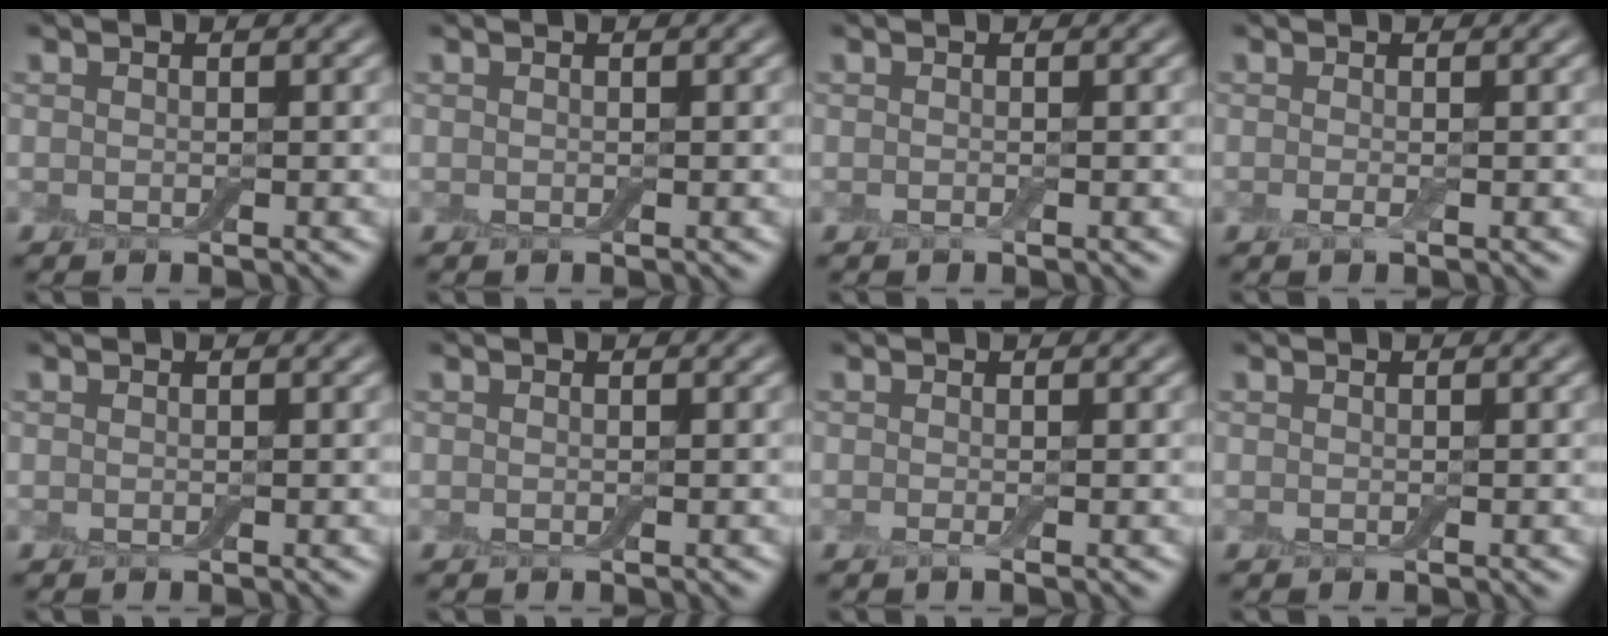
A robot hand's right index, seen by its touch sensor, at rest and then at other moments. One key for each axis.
{"total": 0.0}
{"total": 0.0}
{"total": 0.8, "fx": -0.2, "fy": 0.1, "fz": 0.7, "tx": -0.016, "ty": -0.007, "tz": -0.004}
{"total": 0.0}
{"total": 0.0}
{"total": 0.8, "fx": -0.2, "fy": 0.1, "fz": 0.7, "tx": -0.011, "ty": -0.007, "tz": -0.005}
{"total": 0.0}